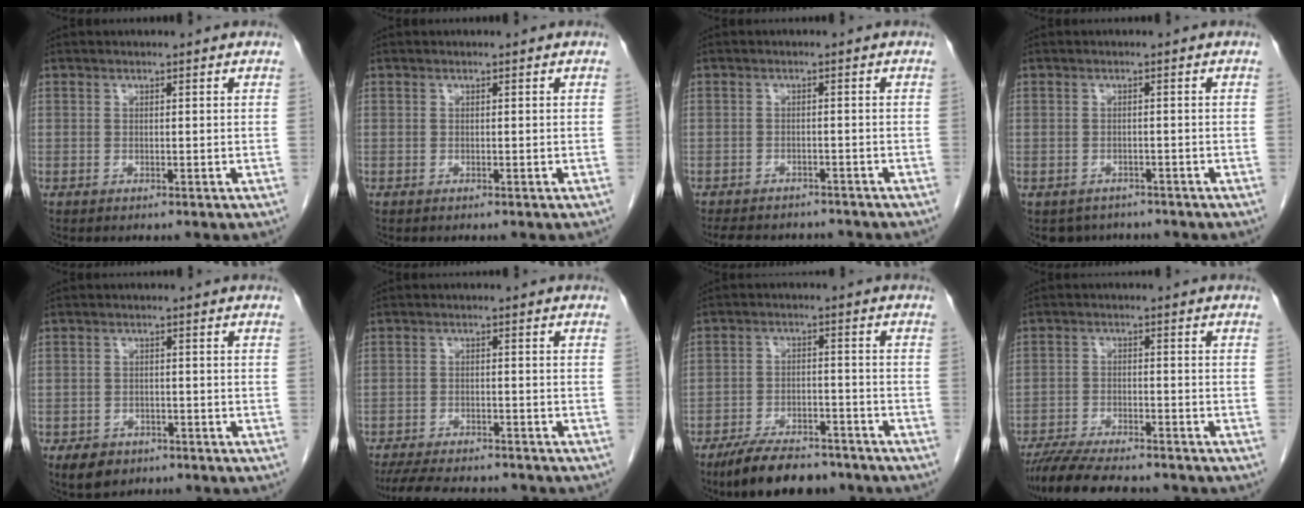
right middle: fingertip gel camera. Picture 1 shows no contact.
{"total": 0.0}
{"total": 10.6, "force": [-9.3, 3.7, 3.3], "torque": [-0.070, 0.000, -0.118]}
{"total": 4.0, "force": [-3.4, 2.1, 0.2], "torque": [0.000, 0.003, -0.046]}
{"total": 4.3, "force": [-2.9, 2.8, 1.5], "torque": [-0.026, -0.001, -0.040]}
{"total": 12.4, "force": [-11.0, 2.9, 4.9], "torque": [-0.094, -0.010, -0.154]}
{"total": 11.6, "force": [-9.5, 3.8, 5.4], "torque": [-0.086, -0.006, -0.152]}
{"total": 12.1, "force": [-10.6, 2.1, 5.4], "torque": [-0.091, -0.013, -0.163]}